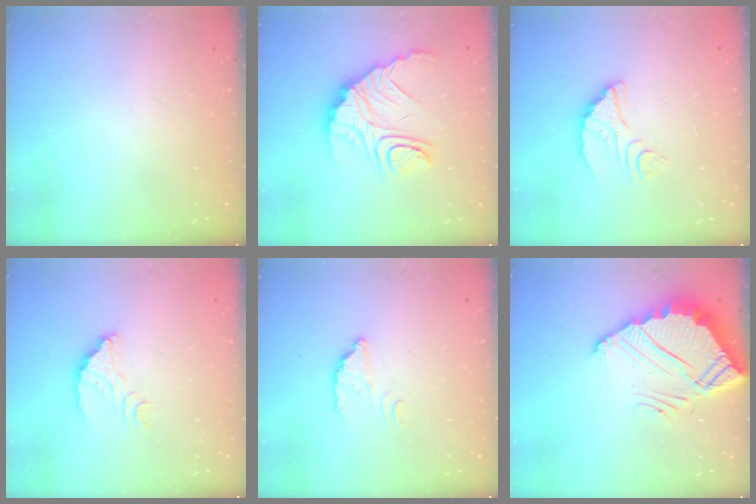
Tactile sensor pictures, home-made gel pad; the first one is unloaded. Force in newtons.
{"total": 16.2, "press": 16.2, "slide": 1.4}
{"total": 6.5, "press": 6.4, "slide": 0.6}
{"total": 4.5, "press": 4.5, "slide": 0.3}
{"total": 2.8, "press": 2.8, "slide": 0.2}
{"total": 8.3, "press": 8.3, "slide": 0.6}